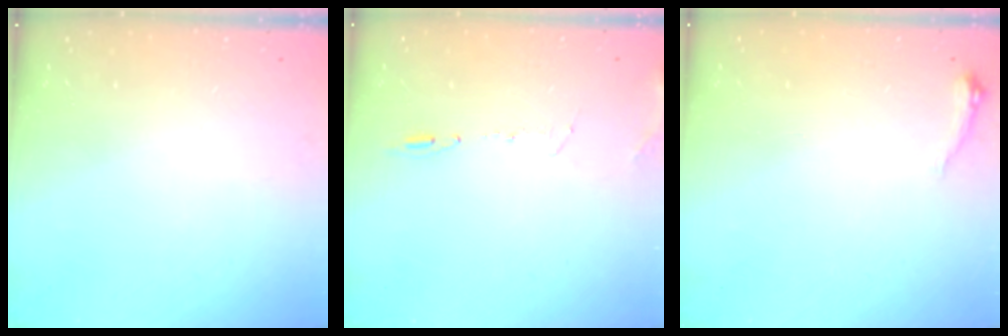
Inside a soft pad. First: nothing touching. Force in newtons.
{"total": 8.2, "press": 7.9, "slide": 2.3}
{"total": 4.7, "press": 4.6, "slide": 0.6}